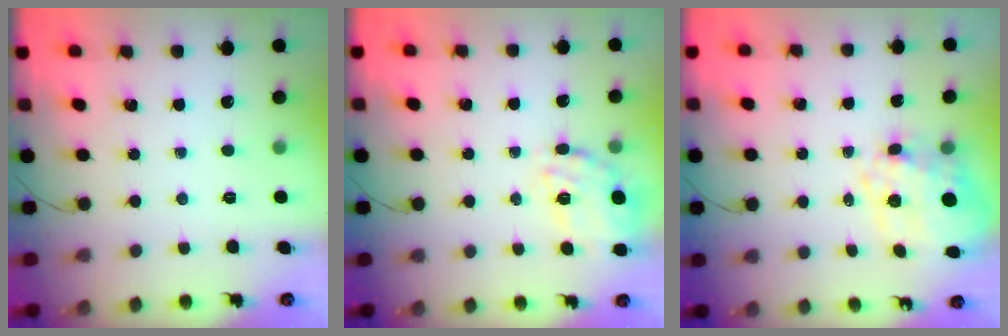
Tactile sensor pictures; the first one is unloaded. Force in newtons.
{"total": 17.7, "press": 17.5, "slide": 2.9}
{"total": 12.3, "press": 12.0, "slide": 2.7}